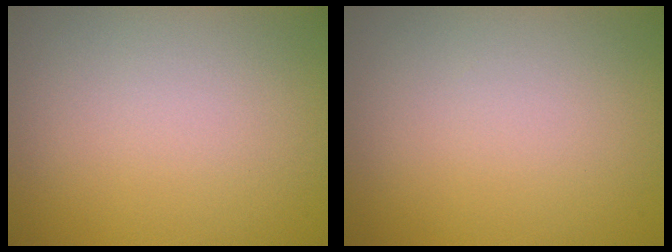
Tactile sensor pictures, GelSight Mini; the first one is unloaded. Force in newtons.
{"total": 0.0}